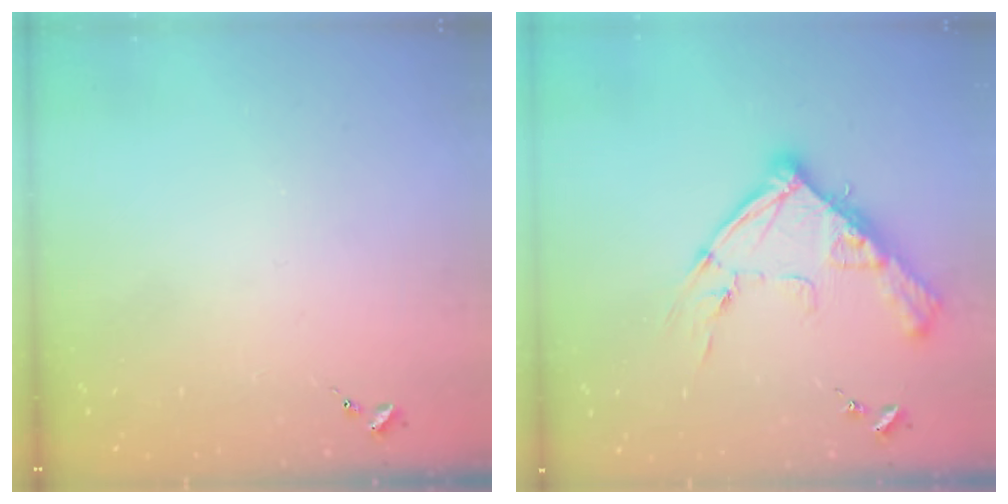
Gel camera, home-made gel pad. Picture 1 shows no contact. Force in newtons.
{"total": 16.4, "press": 16.3, "slide": 1.4}